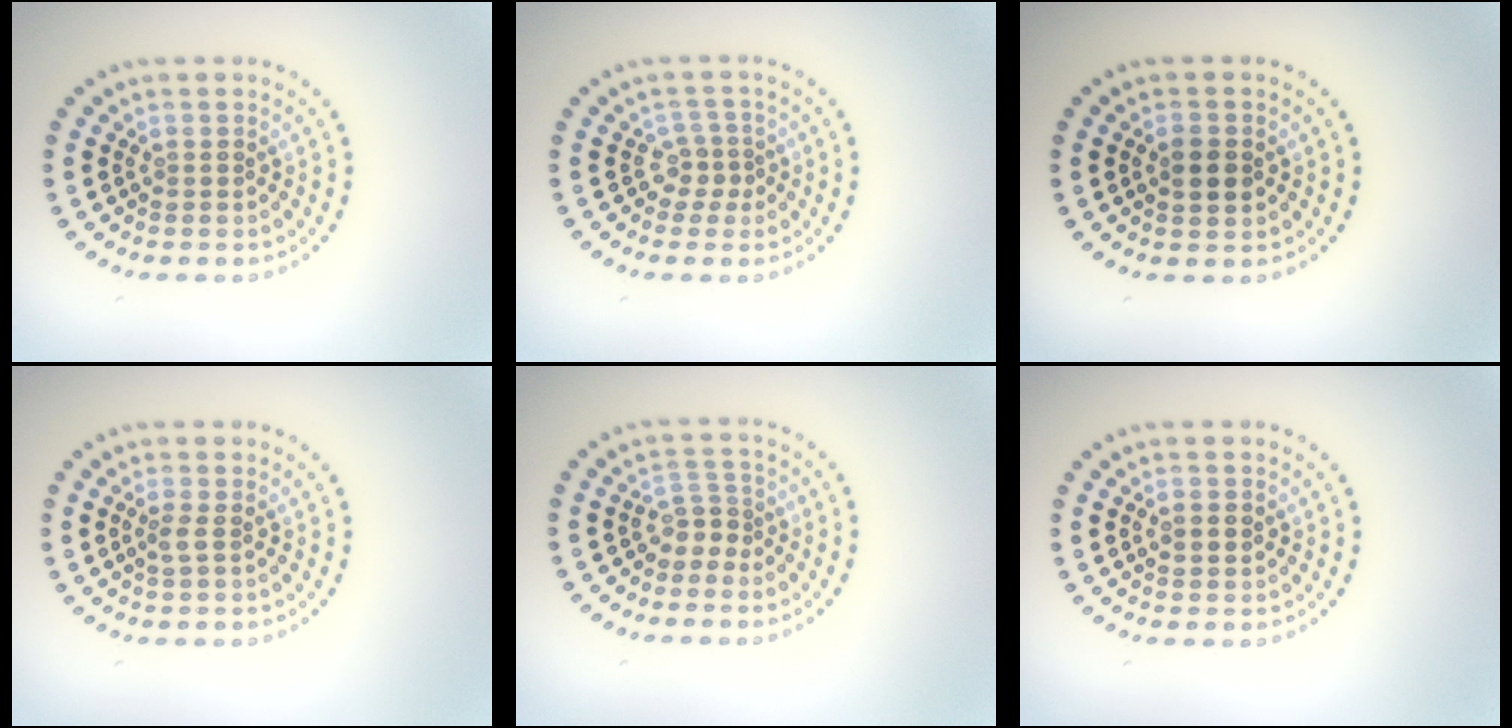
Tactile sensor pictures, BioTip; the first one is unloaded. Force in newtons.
{"total": 1.9, "press": 1.3, "slide": 1.4}
{"total": 2.2, "press": 2.2, "slide": 0.0}
{"total": 0.9, "press": 0.7, "slide": 0.6}
{"total": 1.8, "press": 1.3, "slide": 1.3}
{"total": 1.1, "press": 1.1, "slide": 0.1}